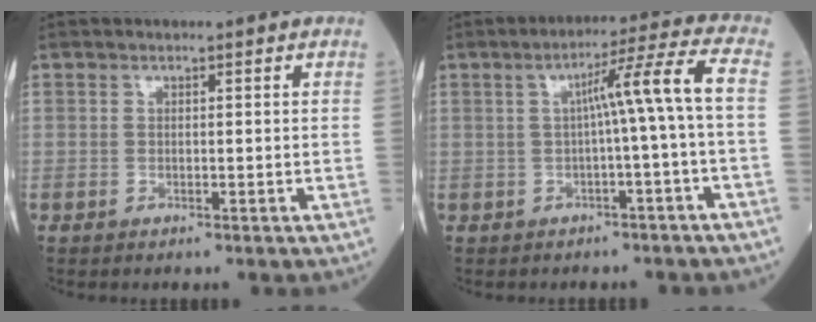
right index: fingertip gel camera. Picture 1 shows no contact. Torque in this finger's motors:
{"motor_torque": [1.07, 0.04, 0.50, 0.13]}